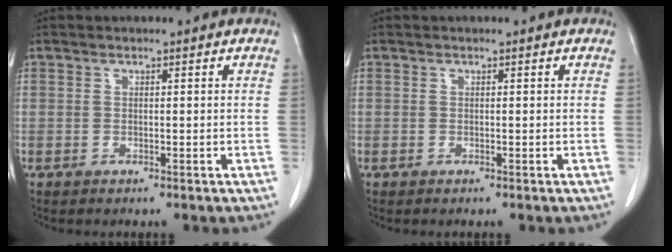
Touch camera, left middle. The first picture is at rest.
{"total": 0.0}